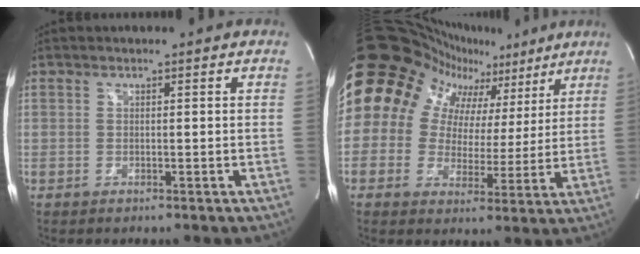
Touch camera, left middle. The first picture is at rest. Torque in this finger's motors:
{"motor_torque": [2.14, 0.00, 1.06, 0.21]}